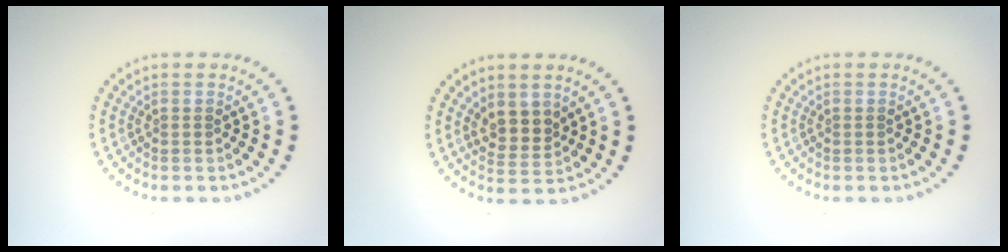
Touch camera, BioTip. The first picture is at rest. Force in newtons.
{"total": 2.5, "press": 2.2, "slide": 1.2}
{"total": 0.0}